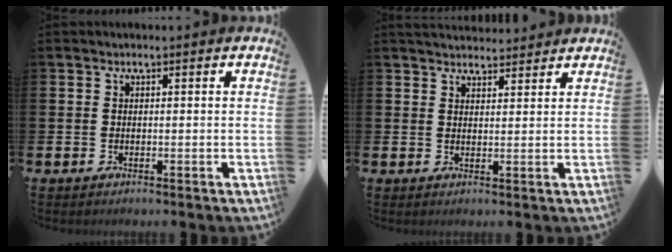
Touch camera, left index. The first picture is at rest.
{"total": 3.1, "force": [3.0, 0.7, 0.1], "torque": [0.002, -0.015, 0.053]}